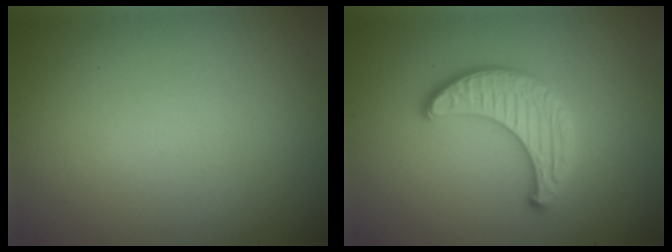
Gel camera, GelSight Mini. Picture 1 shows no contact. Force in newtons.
{"total": 3.3, "press": 3.3, "slide": 0.3}